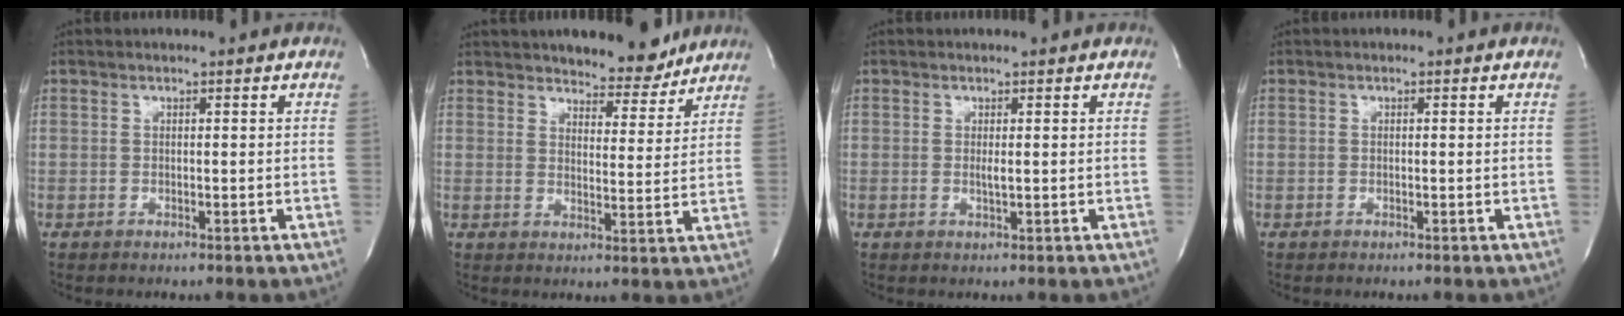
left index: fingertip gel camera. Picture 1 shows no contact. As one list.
[{"total": 7.4, "force": [6.7, 2.0, 2.4], "torque": [-0.029, -0.008, 0.095]}, {"total": 1.2, "force": [0.4, 0.0, 1.2], "torque": [-0.027, 0.000, 0.007]}, {"total": 0.0}]